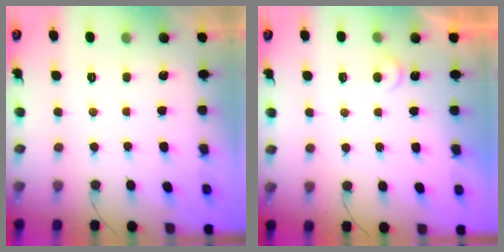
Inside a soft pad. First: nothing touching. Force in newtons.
{"total": 4.0, "press": 3.9, "slide": 0.3}